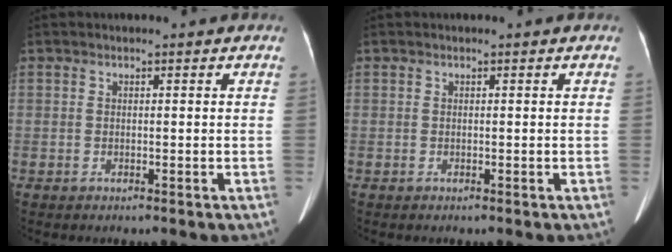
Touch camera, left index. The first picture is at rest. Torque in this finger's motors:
{"motor_torque": [0.02, 0.05, 0.00, 0.00]}